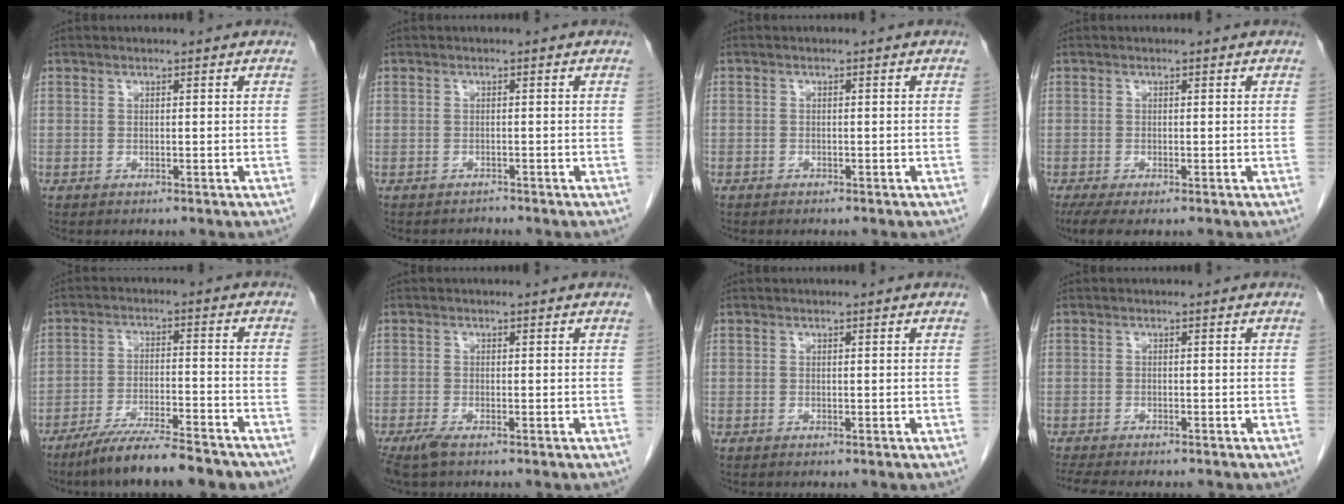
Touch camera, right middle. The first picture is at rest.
{"total": 0.9, "force": [-0.8, 0.0, -0.4], "torque": [0.000, -0.008, -0.013]}
{"total": 0.6, "force": [-0.5, 0.4, 0.1], "torque": [-0.011, 0.001, -0.010]}
{"total": 3.7, "force": [-2.4, 1.0, 2.6], "torque": [-0.052, -0.014, -0.039]}
{"total": 12.7, "force": [-10.6, 1.3, 6.8], "torque": [-0.106, -0.017, -0.170]}
{"total": 2.7, "force": [-1.8, 0.6, 1.9], "torque": [-0.043, -0.009, -0.035]}
{"total": 0.0}
{"total": 8.2, "force": [-7.1, 1.6, 3.7], "torque": [-0.060, -0.009, -0.104]}